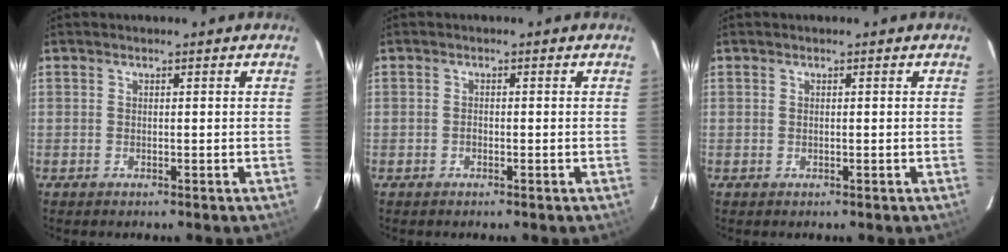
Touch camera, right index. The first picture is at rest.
{"total": 0.6, "force": [-0.4, 0.4, 0.2], "torque": [-0.002, 0.001, -0.008]}
{"total": 0.0}